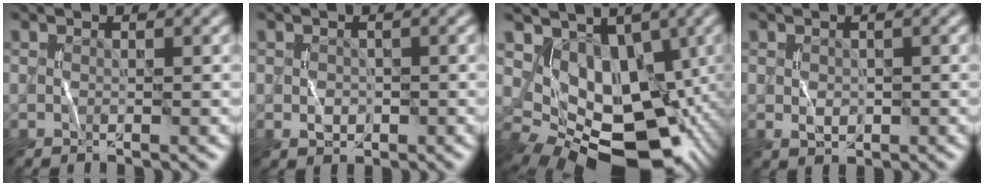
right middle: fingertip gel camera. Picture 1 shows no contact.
{"total": 1.0, "force": [-0.2, 0.9, 0.3], "torque": [-0.006, 0.003, -0.003]}
{"total": 11.6, "force": [-0.3, 8.4, 8.0], "torque": [-0.089, -0.019, 0.012]}
{"total": 1.1, "force": [0.0, 1.0, 0.5], "torque": [-0.012, 0.001, 0.002]}